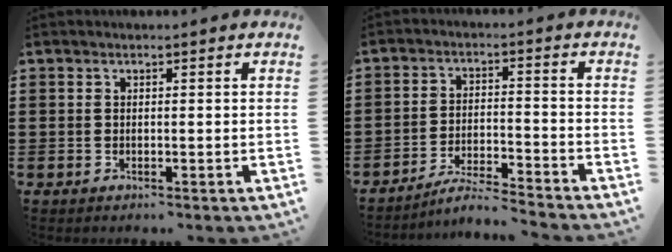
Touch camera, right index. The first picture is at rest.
{"total": 5.0, "force": [-4.8, -0.3, 1.4], "torque": [-0.032, -0.006, -0.096]}